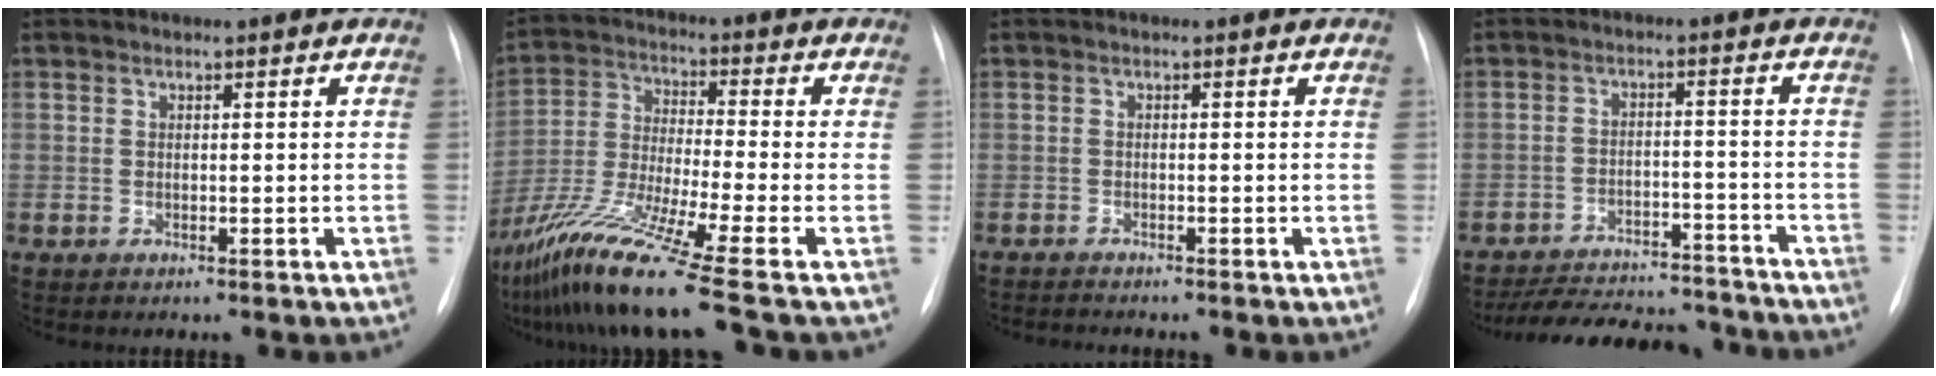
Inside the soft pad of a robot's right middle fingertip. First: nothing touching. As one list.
[{"total": 17.3, "force": [-12.5, -1.6, 11.9], "torque": [-0.267, -0.050, -0.234]}, {"total": 1.3, "force": [-1.2, -0.2, 0.0], "torque": [-0.001, -0.006, -0.022]}, {"total": 17.3, "force": [-16.0, 4.2, 5.1], "torque": [-0.103, 0.004, -0.221]}]